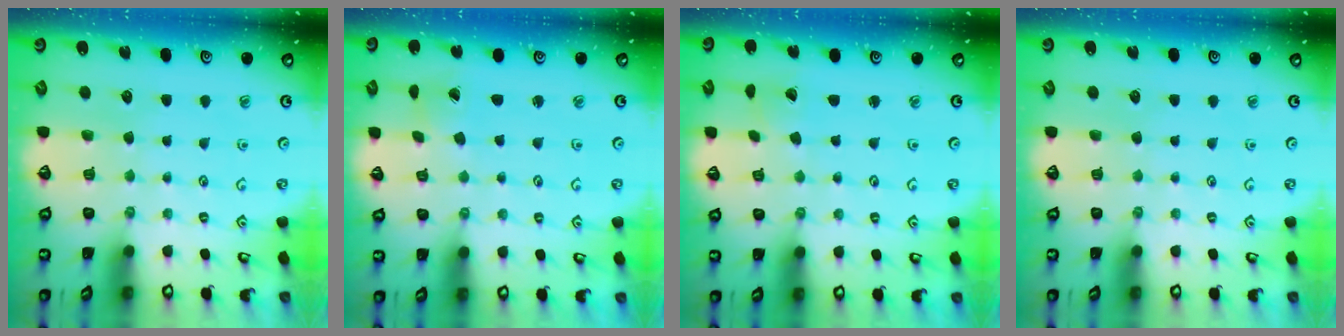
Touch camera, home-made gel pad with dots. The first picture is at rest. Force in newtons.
{"total": 1.6, "press": 1.6, "slide": 0.2}
{"total": 1.9, "press": 1.8, "slide": 0.3}
{"total": 0.0}